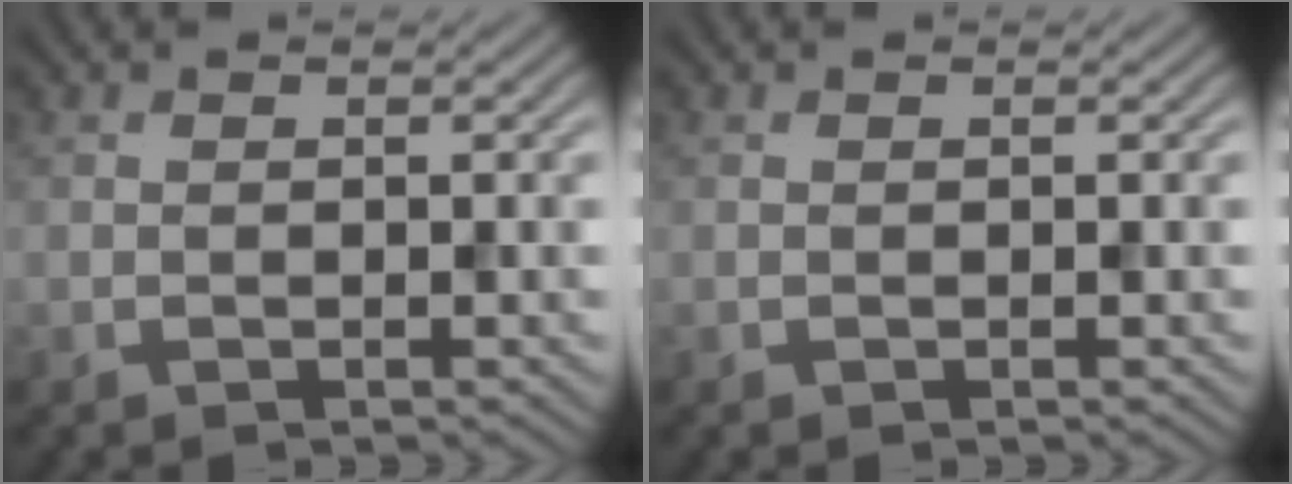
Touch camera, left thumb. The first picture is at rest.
{"total": 0.0}